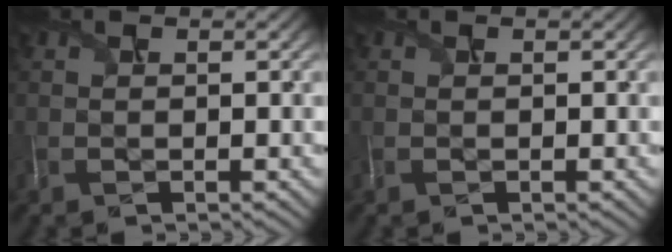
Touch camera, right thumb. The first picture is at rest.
{"total": 0.0}